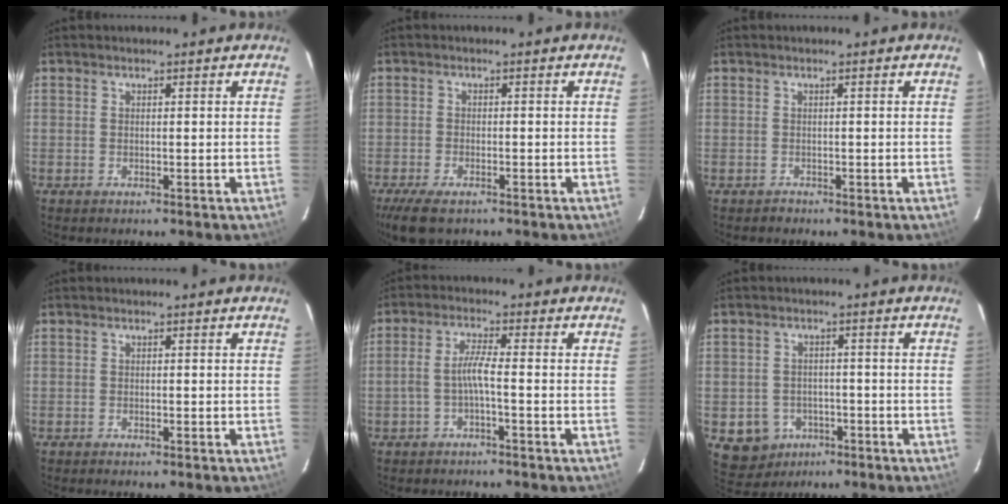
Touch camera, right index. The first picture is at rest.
{"total": 6.6, "force": [-4.7, 2.6, 3.9], "torque": [-0.098, -0.022, -0.085]}
{"total": 0.8, "force": [-0.6, 0.5, -0.3], "torque": [0.004, 0.006, -0.009]}
{"total": 0.8, "force": [-0.7, 0.2, 0.3], "torque": [-0.008, 0.000, -0.012]}
{"total": 3.5, "force": [-1.7, -0.1, 3.1], "torque": [-0.075, 0.009, -0.032]}
{"total": 7.5, "force": [-3.6, 6.4, 1.9], "torque": [-0.060, 0.011, -0.037]}